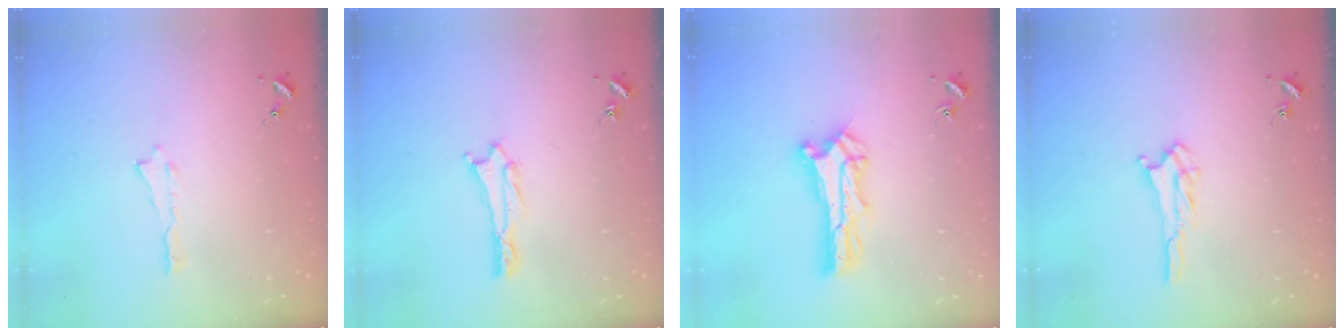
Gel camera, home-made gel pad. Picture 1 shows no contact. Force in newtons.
{"total": 1.0, "press": 1.0, "slide": 0.2}
{"total": 2.7, "press": 2.7, "slide": 0.3}
{"total": 1.7, "press": 1.7, "slide": 0.2}